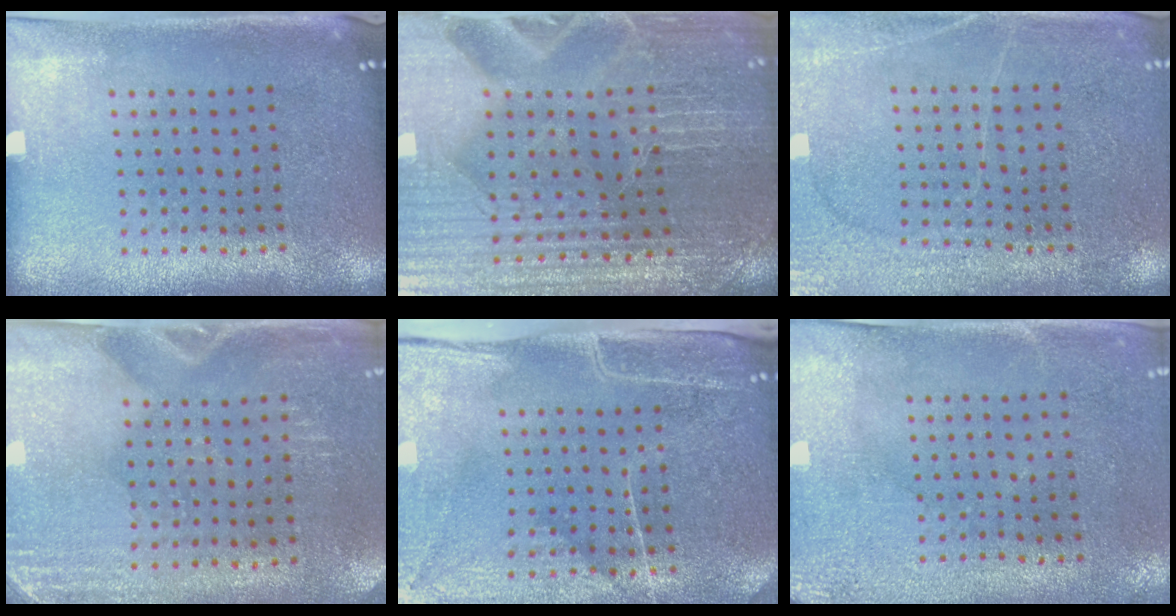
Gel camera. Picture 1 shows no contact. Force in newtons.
{"total": 4.0, "press": 4.0, "slide": 0.7}
{"total": 2.8, "press": 2.7, "slide": 0.7}
{"total": 2.9, "press": 2.5, "slide": 1.3}
{"total": 4.5, "press": 3.8, "slide": 2.4}
{"total": 3.1, "press": 2.4, "slide": 2.0}